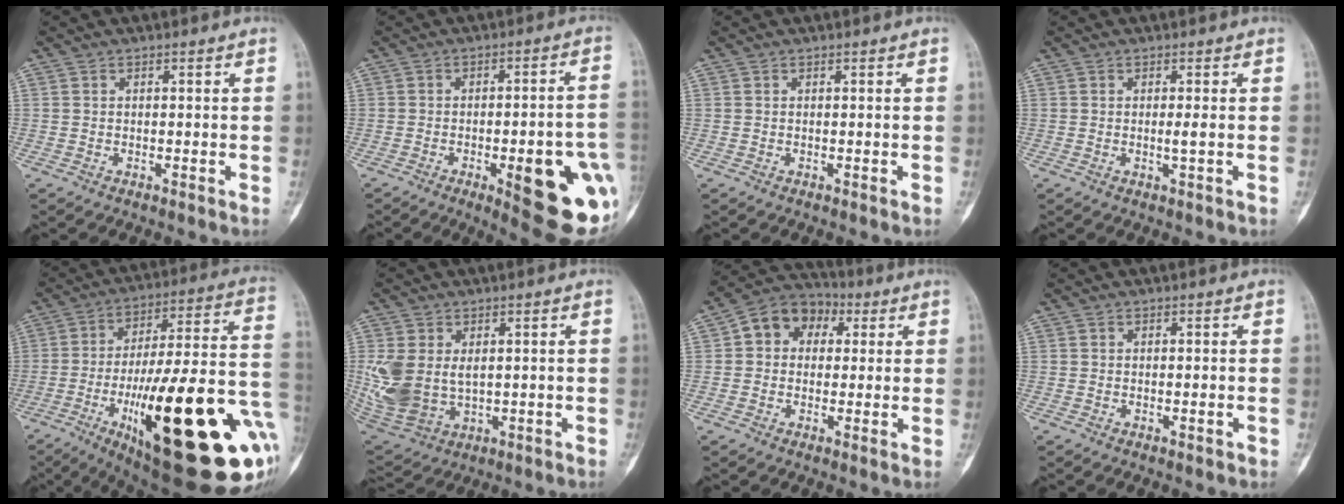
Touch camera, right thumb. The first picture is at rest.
{"total": 19.5, "force": [-6.0, 5.5, 17.7], "torque": [-0.167, 0.013, -0.056]}
{"total": 0.0}
{"total": 1.4, "force": [-0.1, -0.1, 1.4], "torque": [-0.029, -0.003, -0.001]}
{"total": 37.2, "force": [-11.0, 10.5, 34.0], "torque": [-0.430, 0.024, -0.159]}
{"total": 12.4, "force": [1.0, 8.5, 9.0], "torque": [-0.200, -0.013, 0.040]}
{"total": 10.0, "force": [2.4, 8.1, 5.4], "torque": [-0.051, 0.021, 0.024]}
{"total": 0.9, "force": [-0.3, 0.3, 0.8], "torque": [-0.006, 0.000, -0.002]}